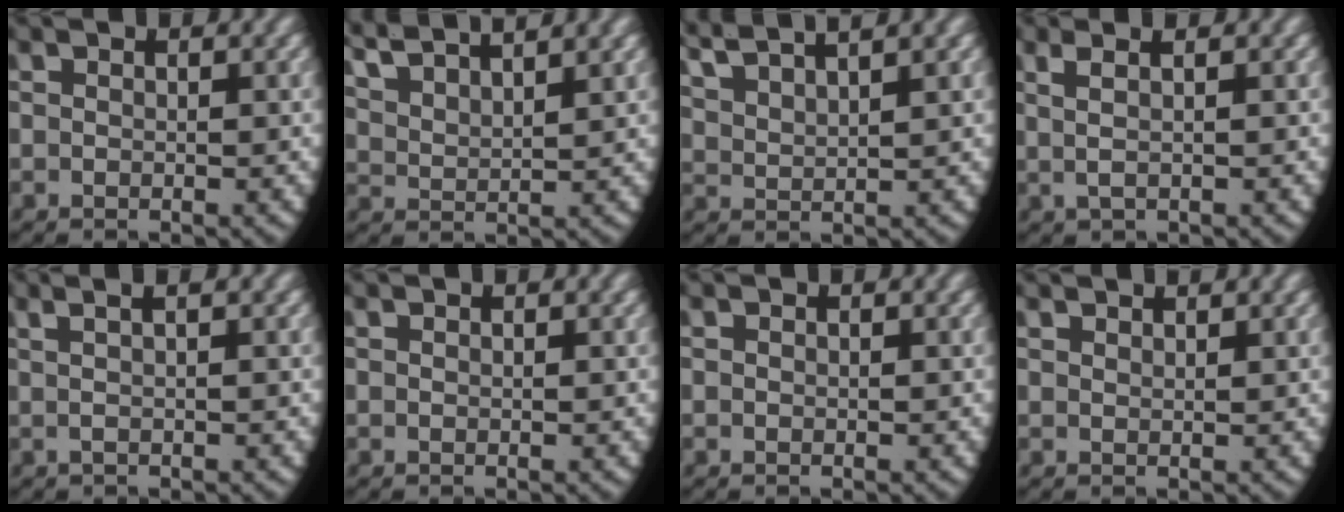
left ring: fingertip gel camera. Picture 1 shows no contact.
{"total": 4.6, "force": [3.8, 1.6, 2.1], "torque": [-0.061, 0.000, 0.073]}
{"total": 4.5, "force": [3.9, 1.0, 2.0], "torque": [-0.054, 0.005, 0.076]}
{"total": 2.5, "force": [1.0, 0.9, 2.2], "torque": [-0.041, 0.007, 0.016]}
{"total": 2.9, "force": [1.5, 0.7, 2.3], "torque": [-0.026, 0.020, 0.017]}
{"total": 0.0}
{"total": 0.0}
{"total": 1.6, "force": [1.4, -0.7, 0.0], "torque": [0.003, -0.003, 0.030]}